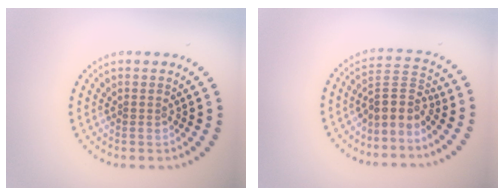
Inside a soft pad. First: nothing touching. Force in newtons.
{"total": 3.0, "press": 2.2, "slide": 2.1}